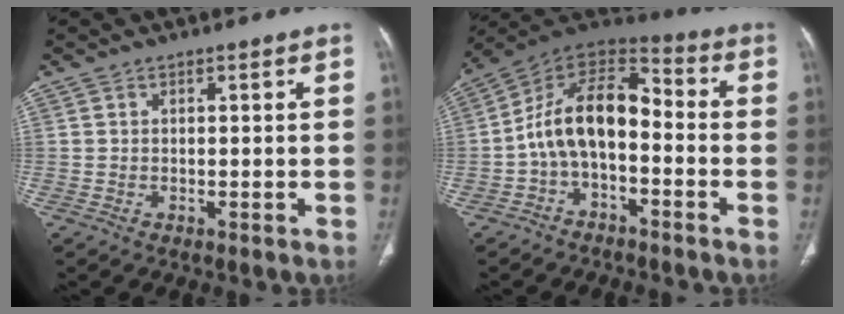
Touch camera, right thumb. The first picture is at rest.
{"total": 12.9, "force": [-2.7, 7.4, 10.2], "torque": [-0.166, 0.071, -0.057]}